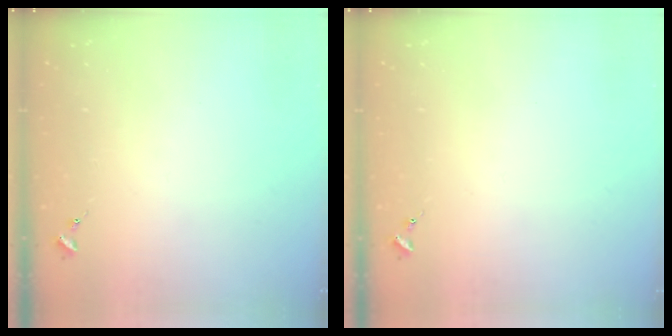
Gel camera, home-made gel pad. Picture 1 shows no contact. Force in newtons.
{"total": 0.0}